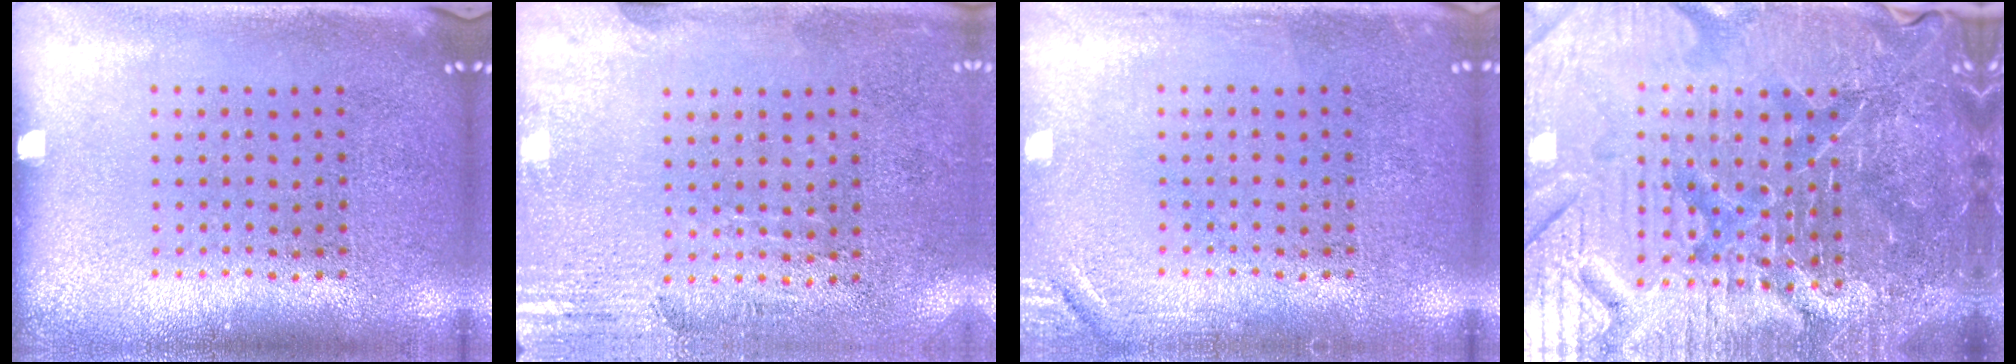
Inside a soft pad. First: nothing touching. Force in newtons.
{"total": 2.9, "press": 2.4, "slide": 1.5}
{"total": 1.5, "press": 1.5, "slide": 0.3}
{"total": 6.7, "press": 6.0, "slide": 2.9}